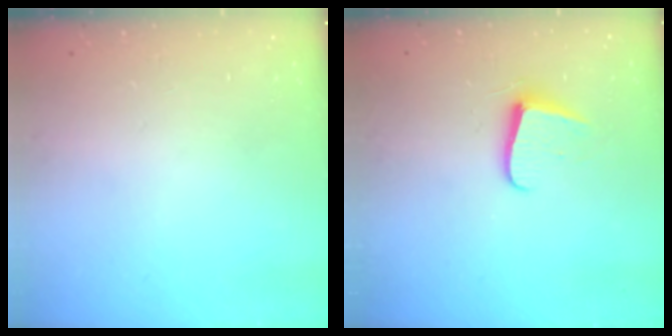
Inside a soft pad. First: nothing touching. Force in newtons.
{"total": 7.2, "press": 7.2, "slide": 0.5}